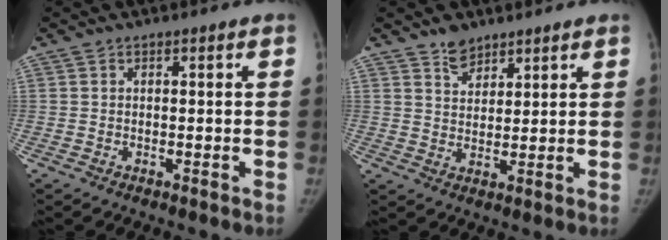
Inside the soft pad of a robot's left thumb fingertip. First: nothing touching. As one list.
[{"total": 4.1, "force": [3.3, 2.2, 1.2], "torque": [0.002, -0.025, 0.061]}]